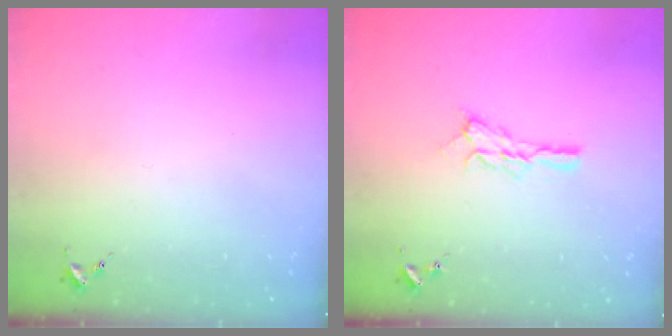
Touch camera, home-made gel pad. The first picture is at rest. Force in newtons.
{"total": 9.3, "press": 9.3, "slide": 0.4}